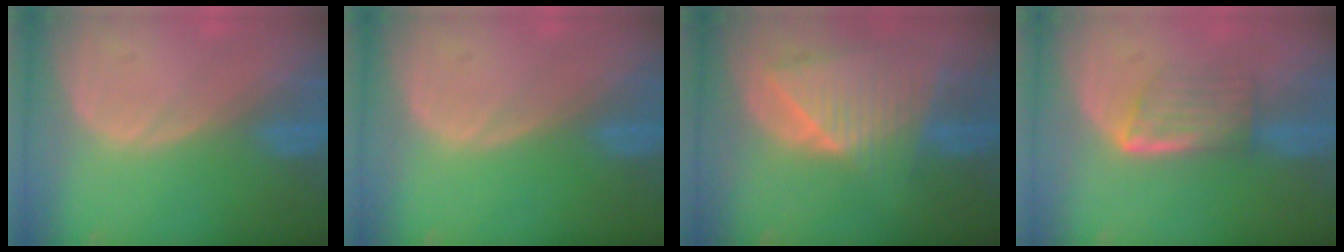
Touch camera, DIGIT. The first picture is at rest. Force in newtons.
{"total": 0.0}
{"total": 9.0, "press": 7.9, "slide": 4.3}
{"total": 5.8, "press": 5.0, "slide": 2.9}